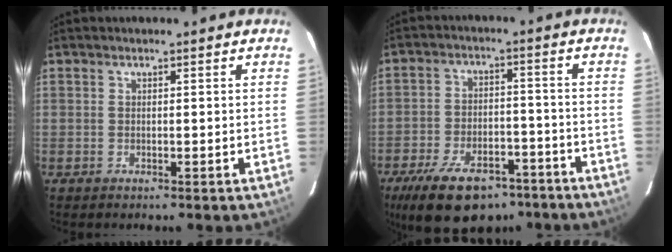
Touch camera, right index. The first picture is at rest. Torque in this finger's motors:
{"motor_torque": [1.40, -0.74, 0.37, 0.03]}